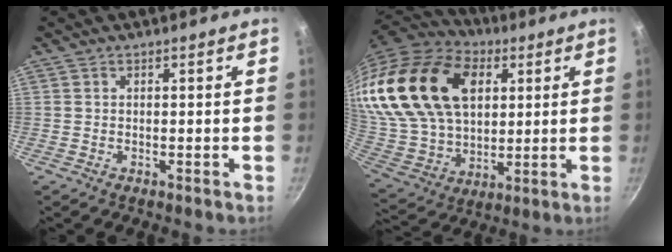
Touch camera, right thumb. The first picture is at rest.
{"total": 31.3, "force": [12.0, 20.3, 20.5], "torque": [-0.406, -0.004, 0.224]}